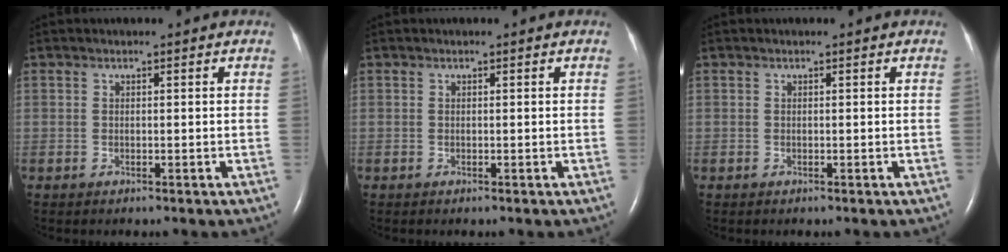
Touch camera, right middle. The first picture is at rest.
{"total": 0.0}
{"total": 0.0}